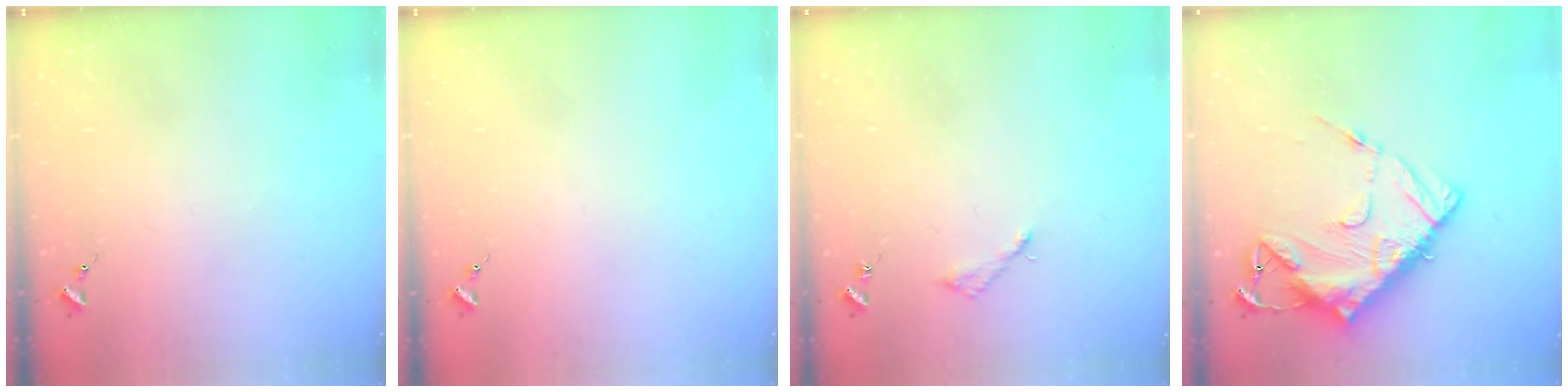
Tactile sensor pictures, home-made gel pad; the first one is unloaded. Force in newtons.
{"total": 0.0}
{"total": 3.1, "press": 3.0, "slide": 0.3}
{"total": 16.9, "press": 16.8, "slide": 1.8}